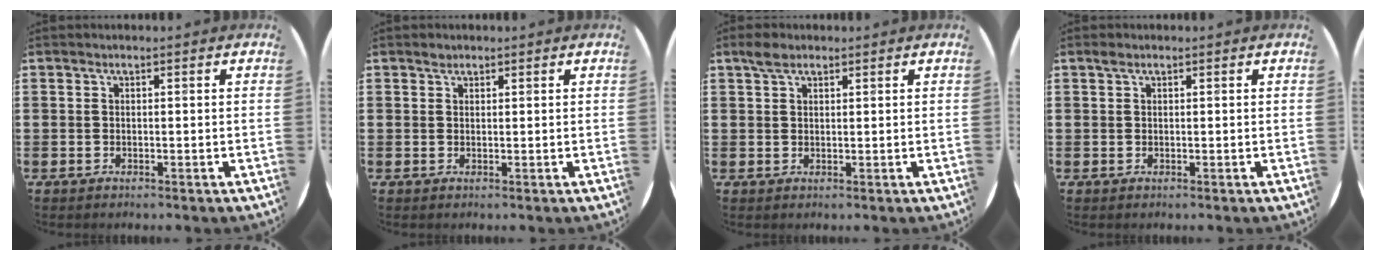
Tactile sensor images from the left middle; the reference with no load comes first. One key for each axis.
{"total": 0.8, "fx": 0.7, "fy": 0.4, "fz": 0.1, "tx": -0.004, "ty": 0.002, "tz": 0.014}
{"total": 2.4, "fx": 1.8, "fy": 1.2, "fz": 0.9, "tx": -0.013, "ty": 0.002, "tz": 0.032}
{"total": 0.7, "fx": 0.5, "fy": 0.5, "fz": 0.2, "tx": 0.001, "ty": 0.000, "tz": 0.008}